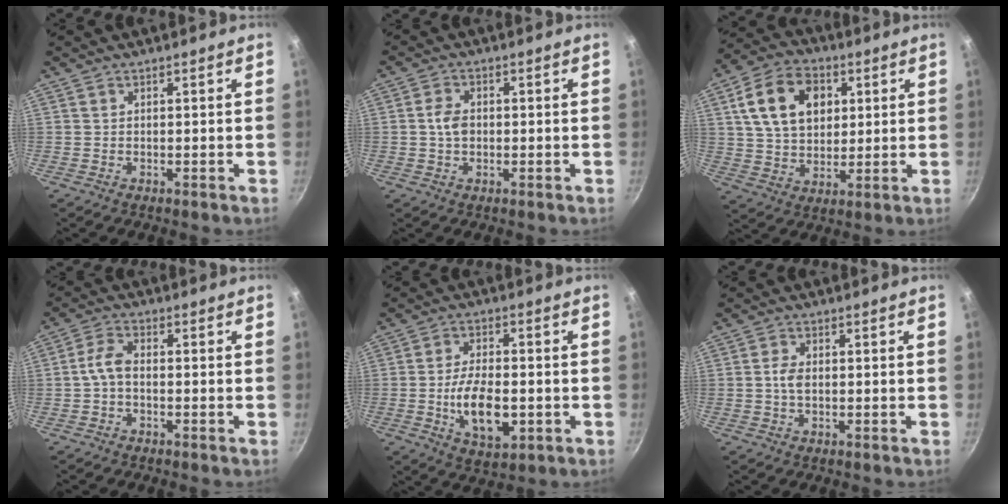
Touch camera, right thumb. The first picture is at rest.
{"total": 4.0, "force": [0.0, 2.8, 2.8], "torque": [-0.045, 0.009, -0.005]}
{"total": 15.6, "force": [4.6, 11.1, 10.1], "torque": [-0.154, 0.000, 0.077]}
{"total": 4.1, "force": [-1.0, 2.3, 3.3], "torque": [-0.068, 0.022, -0.027]}
{"total": 11.3, "force": [-2.3, 5.7, 9.5], "torque": [-0.158, 0.007, -0.036]}
{"total": 3.0, "force": [-0.1, 1.9, 2.3], "torque": [-0.043, 0.008, -0.004]}